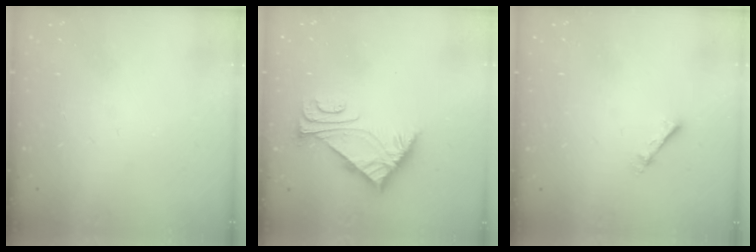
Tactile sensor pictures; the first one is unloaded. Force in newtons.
{"total": 5.8, "press": 5.7, "slide": 0.6}
{"total": 3.3, "press": 3.2, "slide": 0.4}